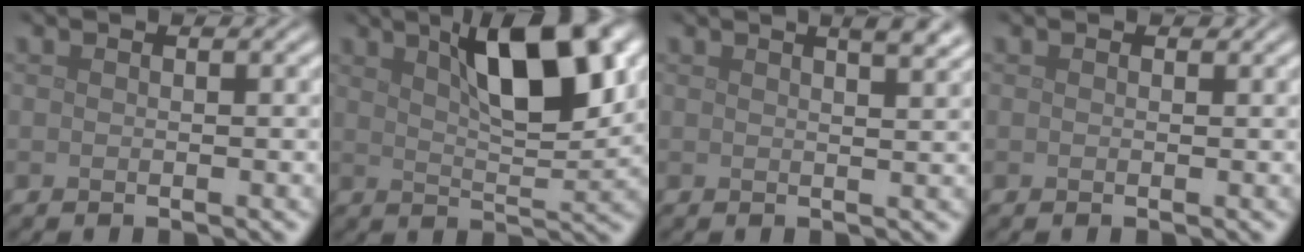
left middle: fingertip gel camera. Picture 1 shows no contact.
{"total": 9.1, "force": [4.0, 2.7, 7.7], "torque": [-0.111, 0.012, 0.063]}
{"total": 4.4, "force": [2.8, 1.7, 3.0], "torque": [-0.011, 0.021, 0.010]}
{"total": 0.0}